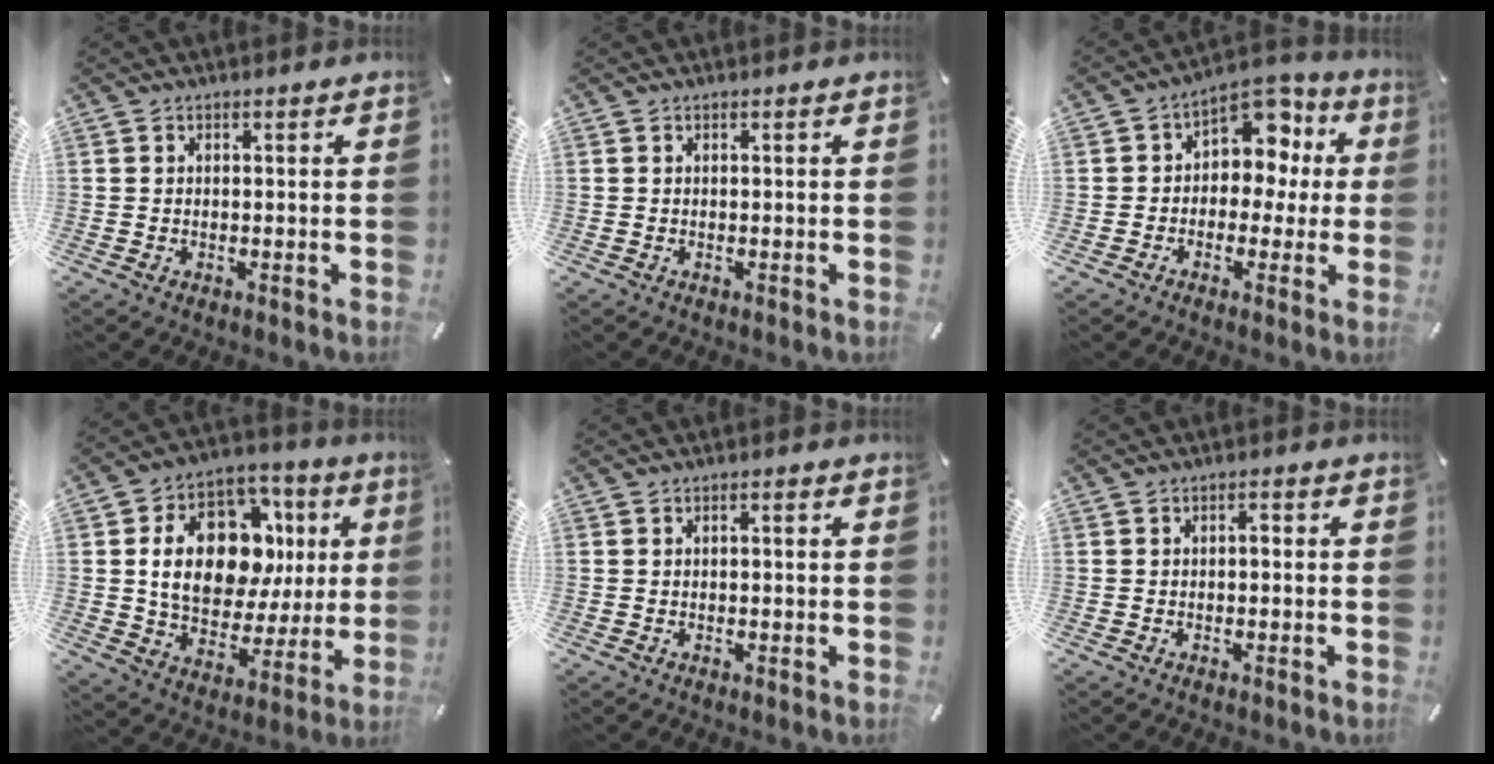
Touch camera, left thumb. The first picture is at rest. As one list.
[{"total": 0.0}, {"total": 9.2, "force": [2.5, 7.4, 4.9], "torque": [-0.060, -0.024, 0.043]}, {"total": 19.5, "force": [4.7, 13.5, 13.3], "torque": [-0.221, -0.014, 0.088]}, {"total": 0.9, "force": [-0.1, 0.2, 0.8], "torque": [-0.015, 0.001, -0.002]}, {"total": 1.3, "force": [-0.3, 0.6, 1.1], "torque": [-0.023, 0.006, -0.008]}]